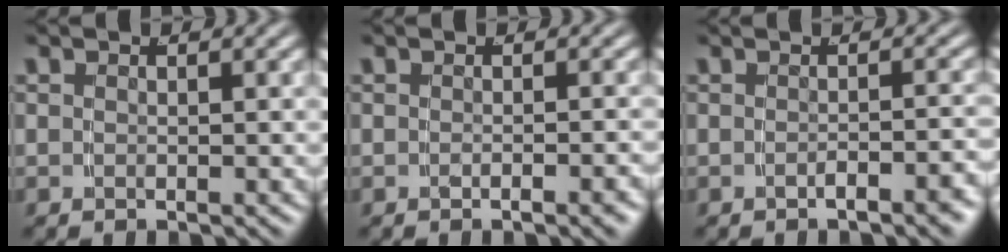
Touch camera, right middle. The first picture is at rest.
{"total": 1.2, "force": [-0.9, -0.6, 0.5], "torque": [-0.008, 0.004, -0.015]}
{"total": 1.9, "force": [-1.5, -0.4, 1.0], "torque": [-0.012, 0.010, -0.027]}